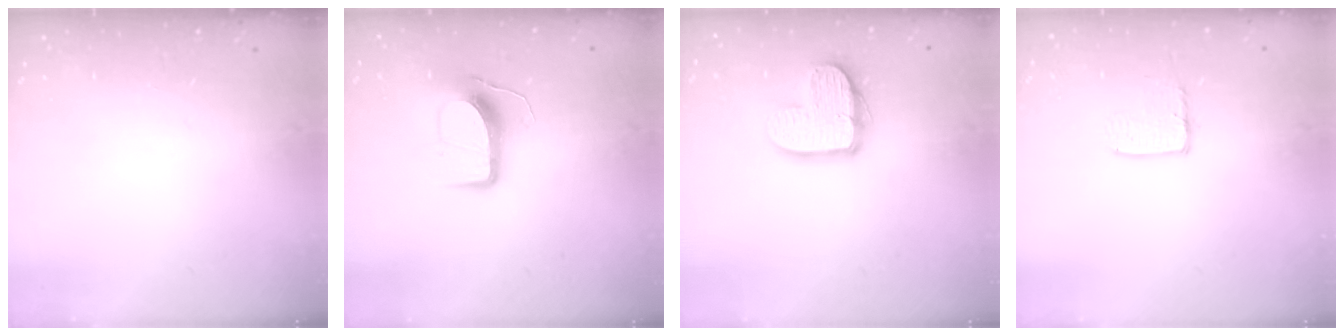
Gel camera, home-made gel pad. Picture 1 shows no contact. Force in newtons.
{"total": 10.6, "press": 10.6, "slide": 0.1}
{"total": 12.6, "press": 12.6, "slide": 0.9}
{"total": 3.8, "press": 3.8, "slide": 0.4}